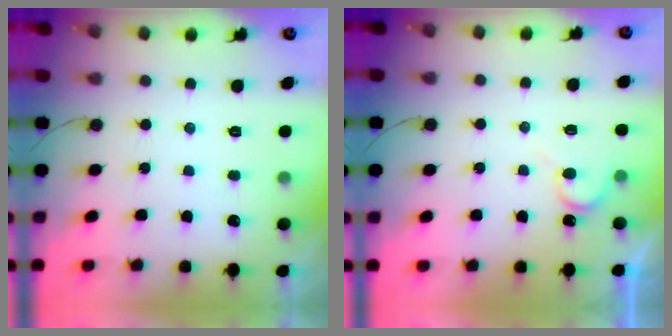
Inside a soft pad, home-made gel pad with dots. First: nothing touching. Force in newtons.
{"total": 6.5, "press": 6.5, "slide": 0.3}